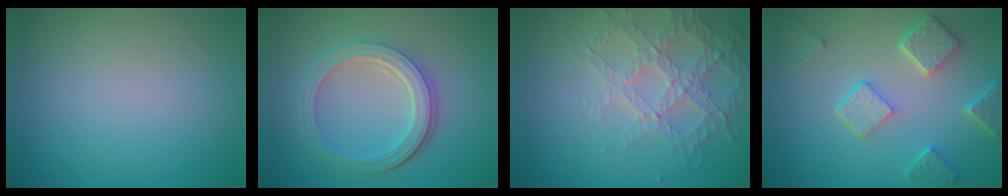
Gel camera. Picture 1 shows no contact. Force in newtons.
{"total": 5.1, "press": 3.7, "slide": 3.5}
{"total": 3.7, "press": 3.4, "slide": 1.4}
{"total": 4.6, "press": 3.6, "slide": 2.8}